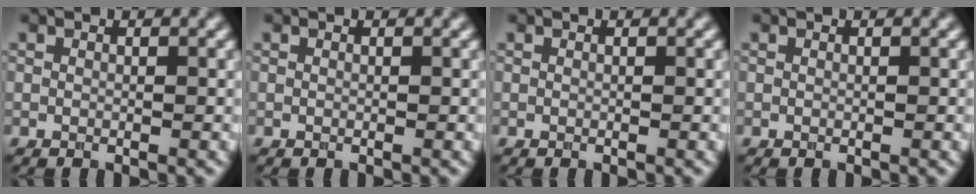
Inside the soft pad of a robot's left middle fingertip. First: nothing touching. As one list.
[{"total": 0.0}, {"total": 0.0}, {"total": 0.0}]